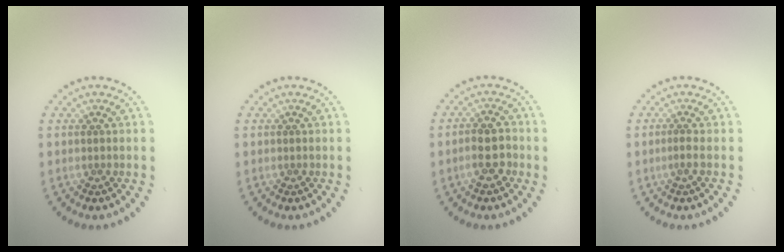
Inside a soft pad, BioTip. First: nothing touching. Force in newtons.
{"total": 0.0}
{"total": 2.7, "press": 2.6, "slide": 0.7}
{"total": 0.6, "press": 0.3, "slide": 0.5}